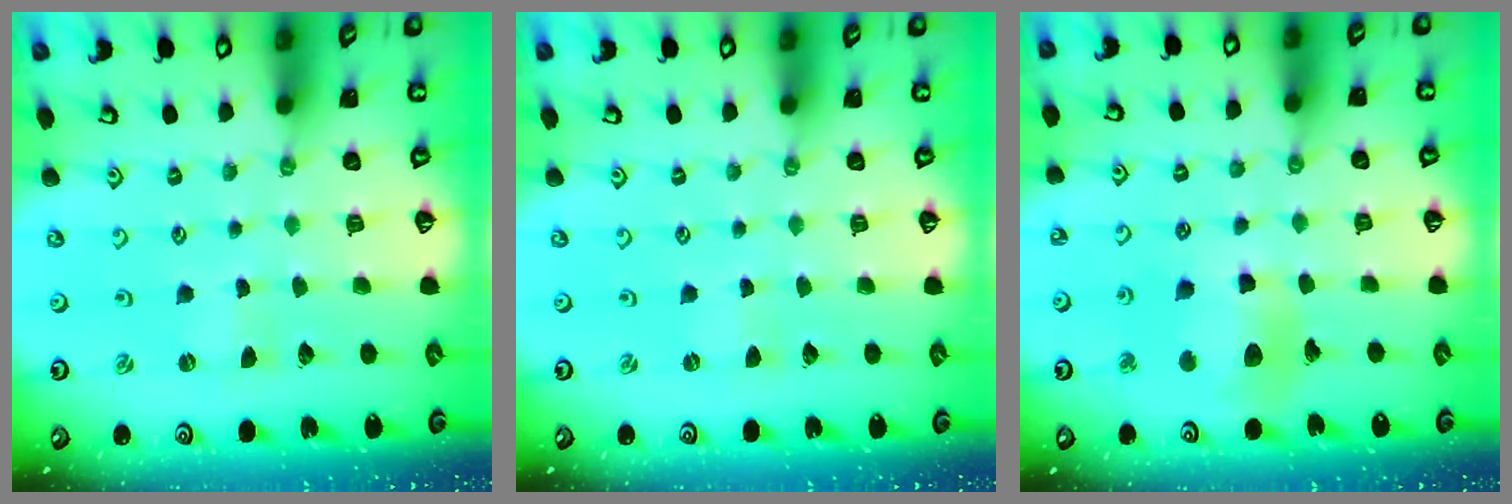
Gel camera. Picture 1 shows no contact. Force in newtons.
{"total": 0.0}
{"total": 11.2, "press": 11.1, "slide": 1.5}